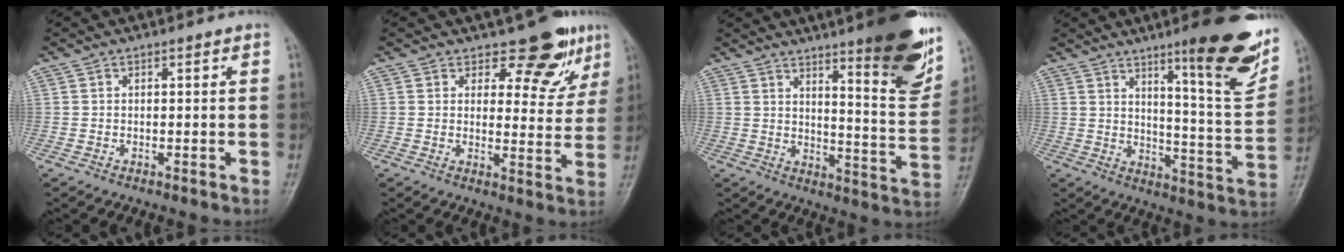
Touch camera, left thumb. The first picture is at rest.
{"total": 8.3, "force": [5.9, 4.4, 3.8], "torque": [-0.011, -0.041, 0.073]}
{"total": 18.6, "force": [11.9, 3.3, 14.0], "torque": [-0.151, -0.079, 0.165]}
{"total": 18.5, "force": [10.9, 3.2, 14.6], "torque": [-0.160, -0.066, 0.159]}